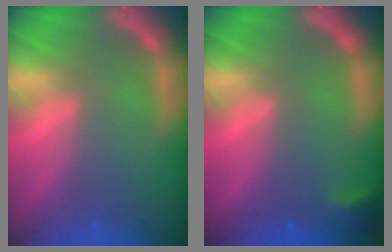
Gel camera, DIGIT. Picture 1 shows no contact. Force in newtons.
{"total": 1.4}